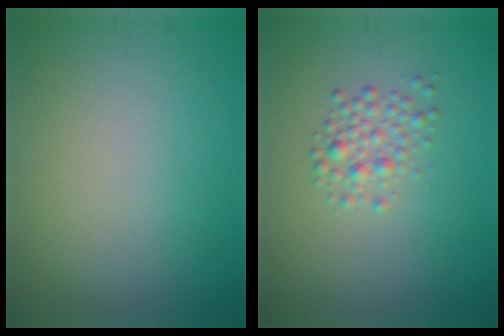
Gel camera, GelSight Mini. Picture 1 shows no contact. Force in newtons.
{"total": 2.1, "press": 2.1, "slide": 0.1}